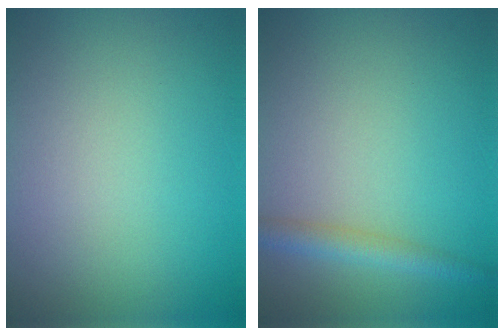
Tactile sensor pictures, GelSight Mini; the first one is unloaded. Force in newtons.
{"total": 2.3, "press": 2.3, "slide": 0.1}